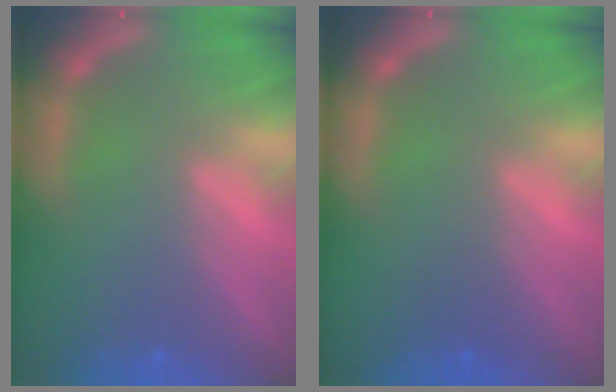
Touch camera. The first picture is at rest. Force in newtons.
{"total": 1.0}